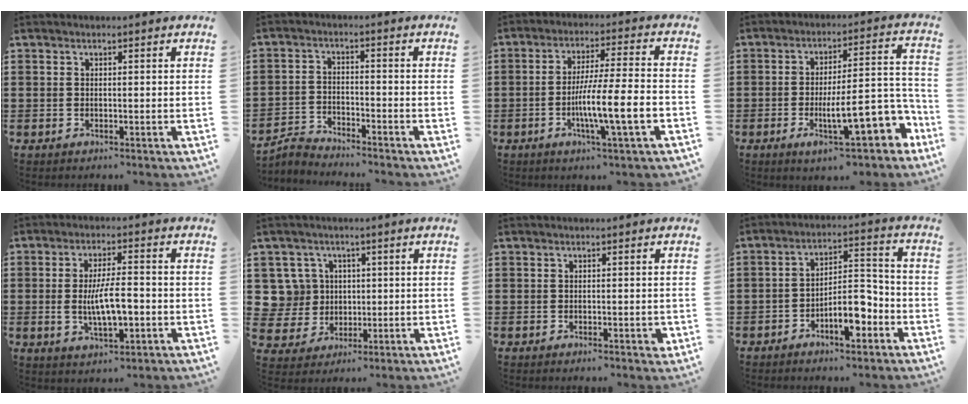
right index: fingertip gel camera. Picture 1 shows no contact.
{"total": 3.2, "force": [-3.1, 0.4, 0.1], "torque": [-0.016, 0.003, -0.070]}
{"total": 10.2, "force": [-3.5, 0.8, 9.6], "torque": [-0.171, -0.008, -0.063]}
{"total": 14.7, "force": [-5.6, 4.6, 12.7], "torque": [-0.174, -0.002, -0.090]}
{"total": 7.6, "force": [-1.0, 2.6, 7.1], "torque": [-0.142, -0.002, -0.023]}
{"total": 7.7, "force": [1.6, 7.2, 2.2], "torque": [-0.096, 0.012, 0.032]}
{"total": 1.1, "force": [-0.4, 0.4, 1.0], "torque": [-0.018, -0.002, -0.006]}
{"total": 7.8, "force": [-4.2, 3.1, 5.9], "torque": [-0.092, 0.008, -0.076]}